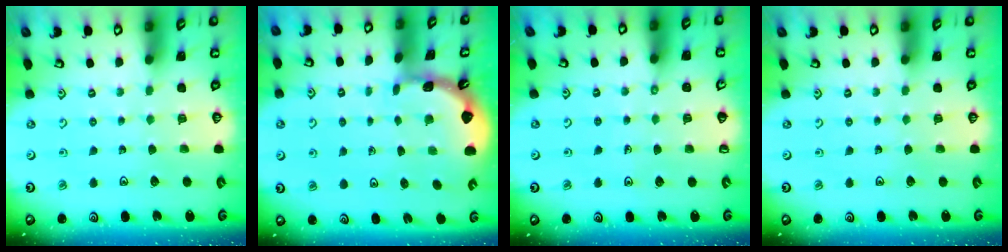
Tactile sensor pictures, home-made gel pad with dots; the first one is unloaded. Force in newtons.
{"total": 1.7, "press": 1.7, "slide": 0.1}
{"total": 3.8, "press": 3.6, "slide": 1.2}
{"total": 0.0}